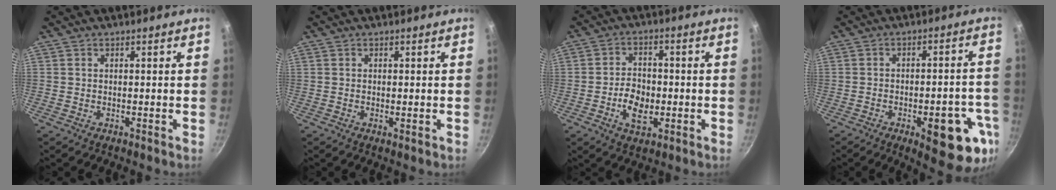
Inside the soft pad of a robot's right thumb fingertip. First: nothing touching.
{"total": 1.0, "force": [-0.1, 0.3, 1.0], "torque": [-0.018, -0.003, -0.003]}
{"total": 7.7, "force": [-1.9, 5.1, 5.5], "torque": [-0.080, 0.013, -0.035]}
{"total": 15.4, "force": [-6.1, 5.7, 12.9], "torque": [-0.118, 0.022, -0.074]}